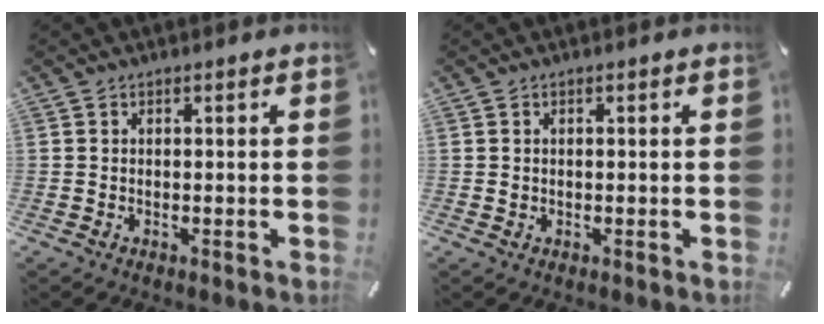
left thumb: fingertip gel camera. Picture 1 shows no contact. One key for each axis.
{"total": 0.5, "fx": 0.0, "fy": 0.5, "fz": 0.2, "tx": -0.003, "ty": 0.004, "tz": -0.002}